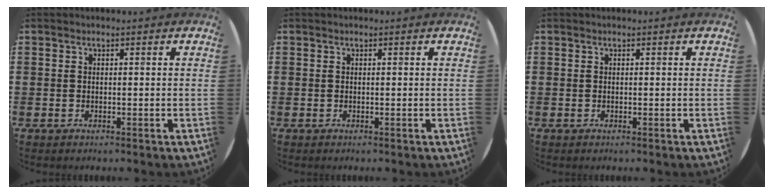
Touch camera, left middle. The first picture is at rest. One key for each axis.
{"total": 0.0}
{"total": 0.0}